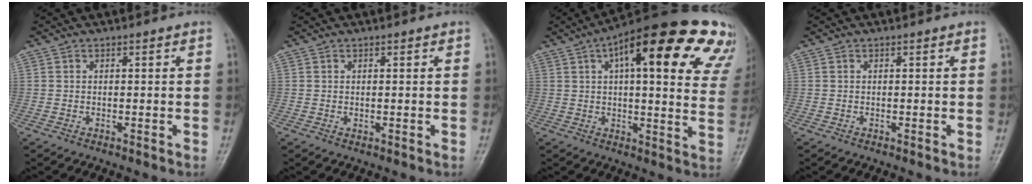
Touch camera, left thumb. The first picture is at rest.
{"total": 0.6, "force": [0.2, 0.4, 0.4], "torque": [-0.003, -0.001, 0.002]}
{"total": 30.0, "force": [15.4, 9.8, 23.8], "torque": [-0.259, 0.018, 0.194]}
{"total": 0.0}